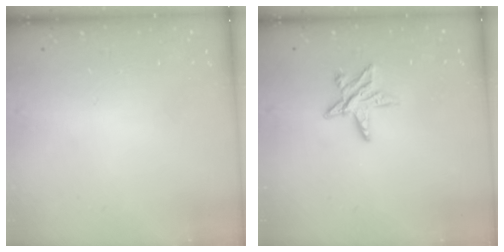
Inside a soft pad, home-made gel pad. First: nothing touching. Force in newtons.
{"total": 7.2, "press": 7.2, "slide": 0.5}